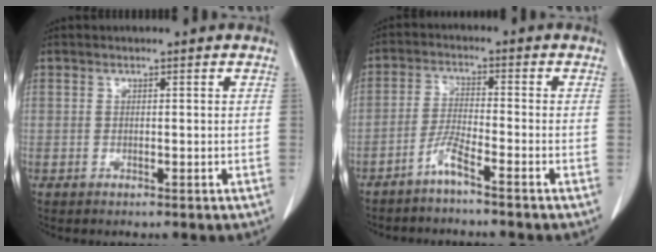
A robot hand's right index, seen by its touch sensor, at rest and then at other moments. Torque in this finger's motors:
{"motor_torque": [0.36, -0.33, 0.06, 0.02]}